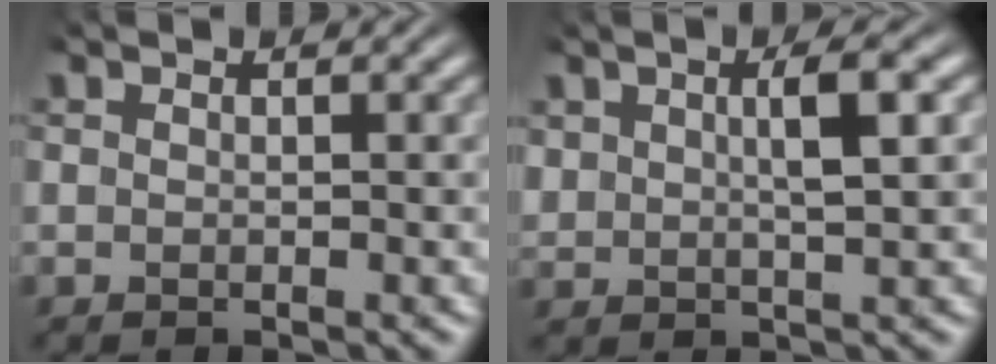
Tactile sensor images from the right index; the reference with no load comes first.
{"total": 3.1, "force": [1.5, 0.8, 2.6], "torque": [-0.041, 0.004, 0.031]}